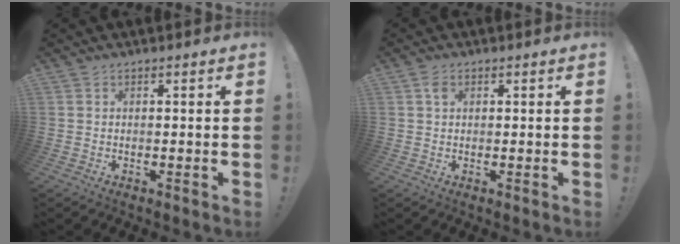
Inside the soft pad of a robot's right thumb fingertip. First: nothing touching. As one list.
[{"total": 1.8, "force": [0.8, 1.2, 1.0], "torque": [-0.019, 0.002, 0.013]}]